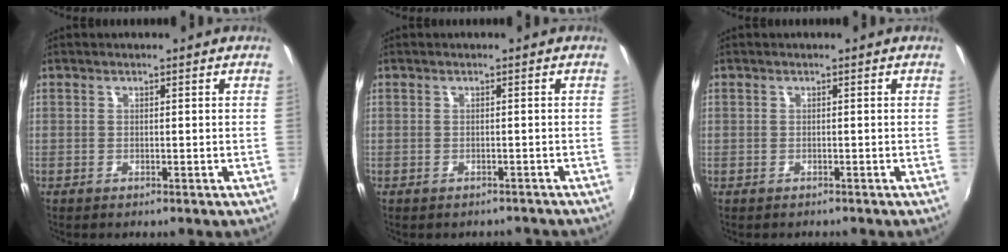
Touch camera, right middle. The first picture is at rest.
{"total": 3.0, "force": [-2.6, 1.2, 0.6], "torque": [-0.009, -0.007, -0.030]}
{"total": 1.3, "force": [-0.8, 1.0, -0.1], "torque": [-0.004, 0.002, -0.011]}